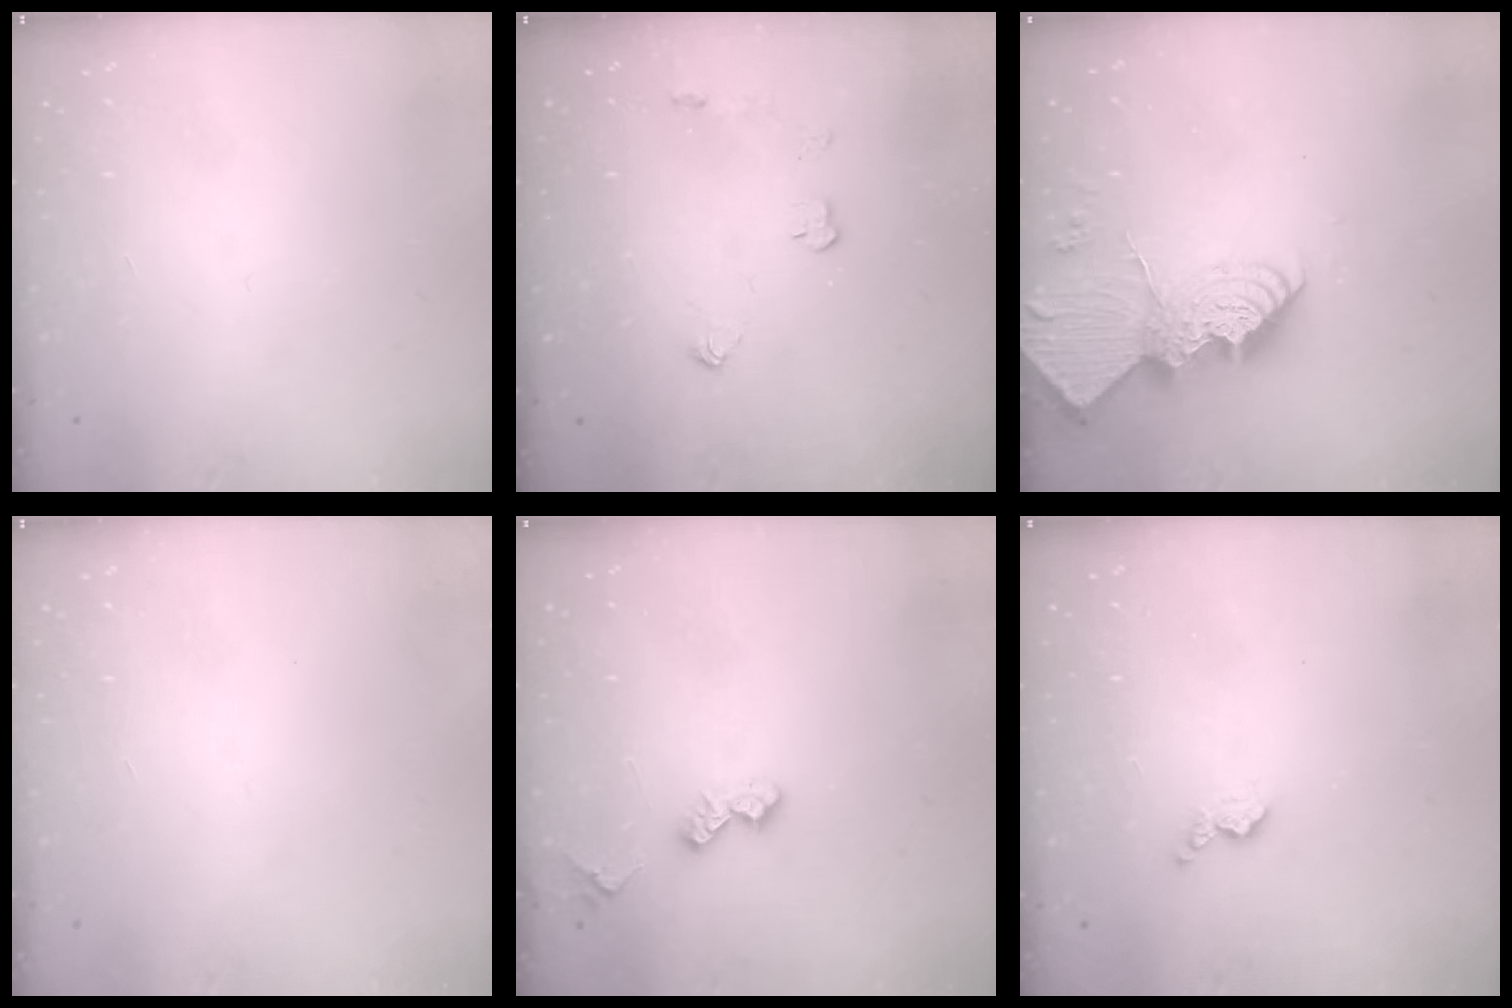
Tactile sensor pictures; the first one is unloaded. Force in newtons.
{"total": 4.2, "press": 4.2, "slide": 0.6}
{"total": 17.5, "press": 17.5, "slide": 1.7}
{"total": 0.0}
{"total": 4.9, "press": 4.9, "slide": 0.7}
{"total": 3.0, "press": 3.0, "slide": 0.5}